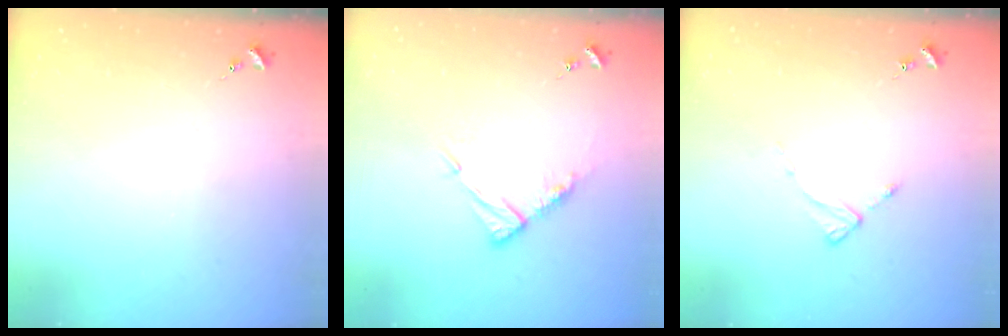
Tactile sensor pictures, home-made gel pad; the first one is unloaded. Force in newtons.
{"total": 9.0, "press": 9.0, "slide": 0.8}
{"total": 2.0, "press": 2.0, "slide": 0.3}